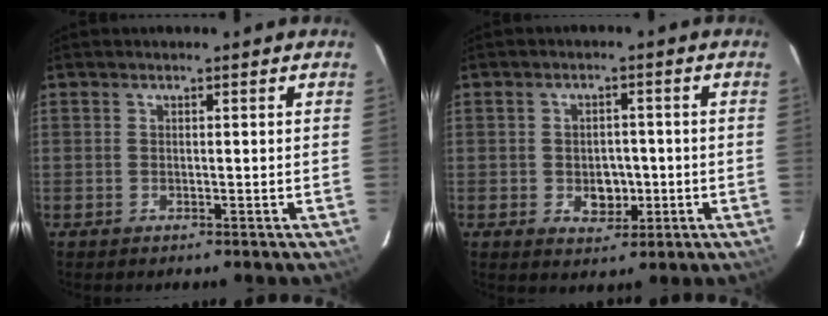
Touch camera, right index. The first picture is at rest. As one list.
[{"total": 5.1, "force": [-1.1, 3.9, 3.0], "torque": [-0.055, 0.003, -0.006]}]